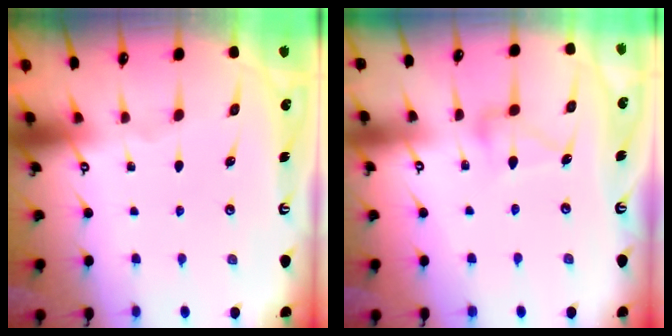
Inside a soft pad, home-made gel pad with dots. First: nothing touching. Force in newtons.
{"total": 8.7, "press": 8.7, "slide": 0.4}